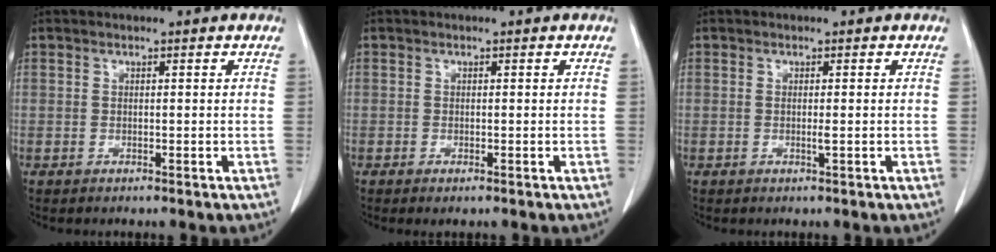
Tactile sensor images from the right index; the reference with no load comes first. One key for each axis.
{"total": 0.9, "fx": -0.6, "fy": 0.2, "fz": 0.7, "tx": -0.011, "ty": -0.003, "tz": -0.007}
{"total": 0.8, "fx": -0.1, "fy": -0.2, "fz": 0.8, "tx": -0.016, "ty": -0.003, "tz": -0.002}